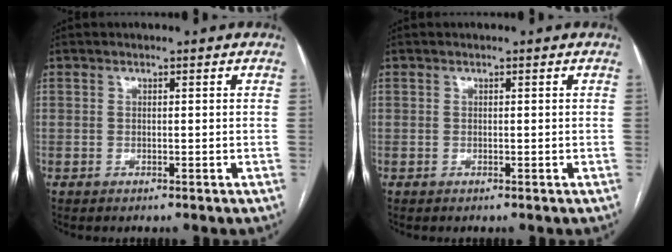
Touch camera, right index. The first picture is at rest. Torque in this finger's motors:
{"motor_torque": [0.00, 0.00, 0.00, 0.00]}